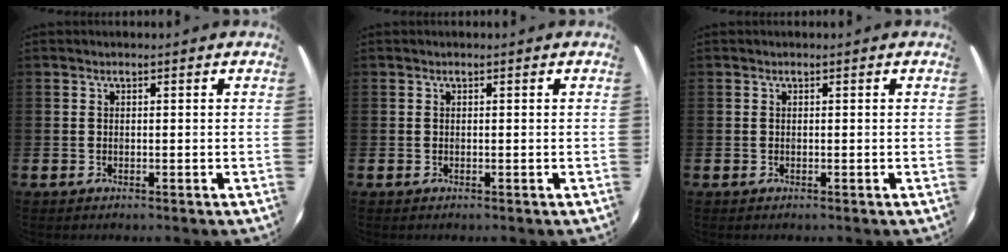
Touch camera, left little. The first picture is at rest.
{"total": 0.0}
{"total": 0.0}